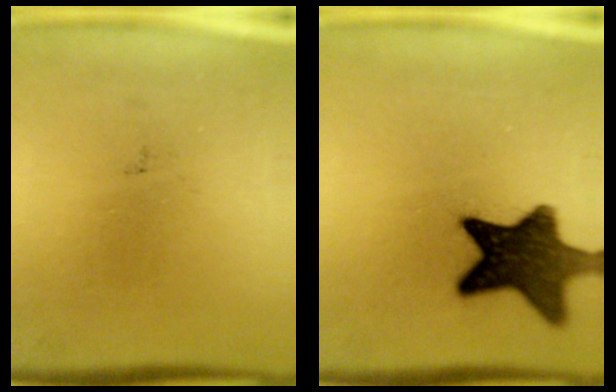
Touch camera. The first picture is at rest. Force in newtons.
{"total": 13.0}